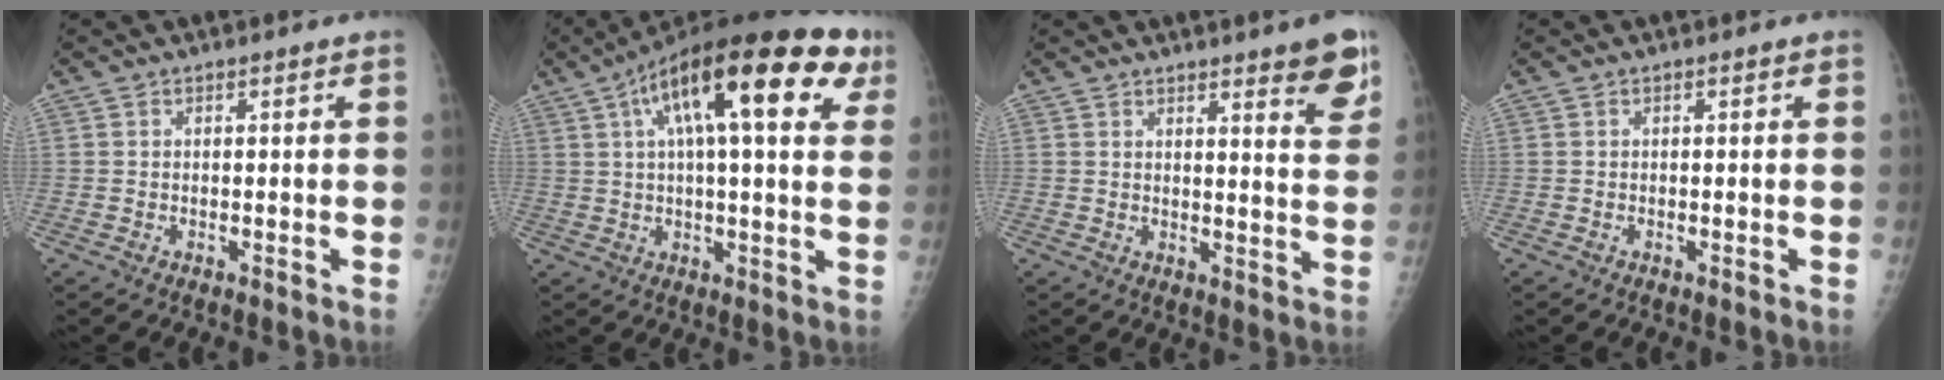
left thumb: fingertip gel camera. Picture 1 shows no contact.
{"total": 24.1, "force": [10.0, 8.0, 20.4], "torque": [-0.299, 0.025, 0.143]}
{"total": 8.0, "force": [5.0, 1.4, 6.0], "torque": [-0.057, -0.030, 0.062]}
{"total": 0.0}